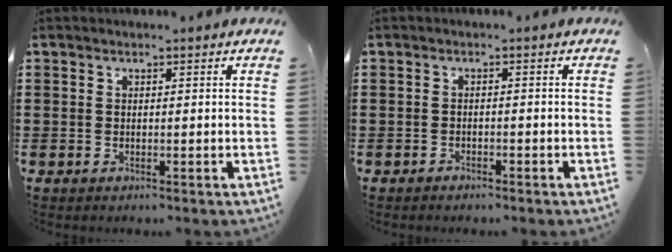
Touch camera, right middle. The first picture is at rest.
{"total": 1.2, "force": [-1.1, 0.2, 0.1], "torque": [-0.007, 0.000, -0.024]}